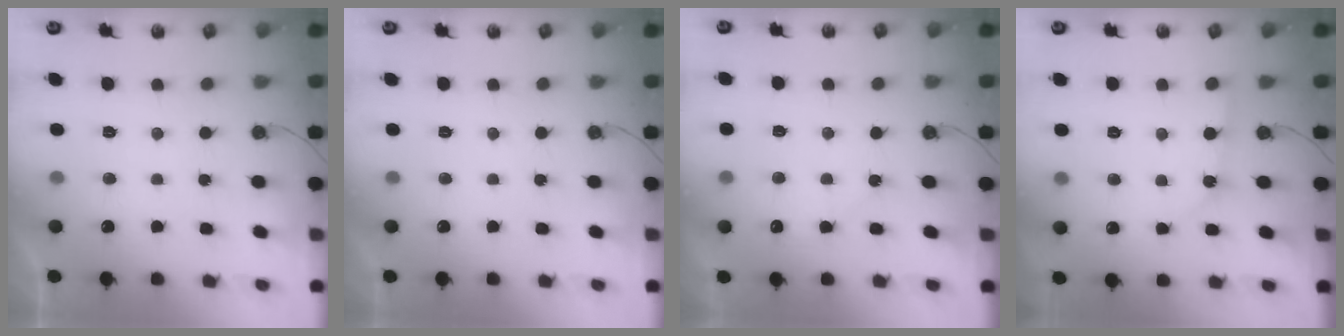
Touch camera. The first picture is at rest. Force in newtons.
{"total": 0.0}
{"total": 6.6, "press": 6.6, "slide": 0.8}
{"total": 3.0, "press": 3.0, "slide": 0.4}